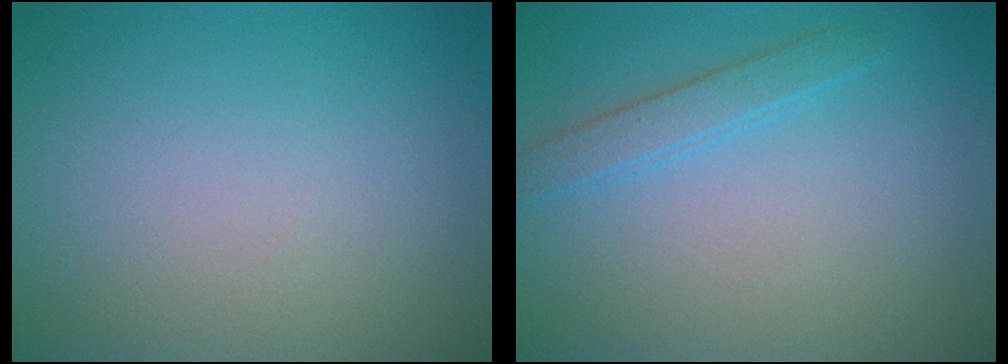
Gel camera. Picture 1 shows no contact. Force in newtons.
{"total": 2.0, "press": 2.0, "slide": 0.1}